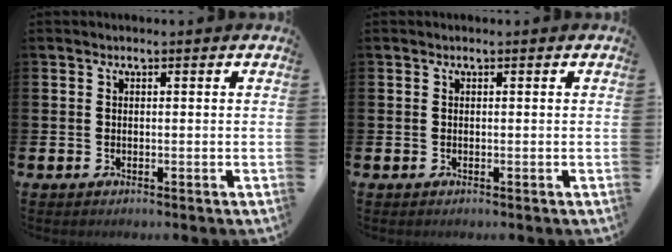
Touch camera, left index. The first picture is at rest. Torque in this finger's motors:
{"motor_torque": [0.00, 0.00, 0.01, 0.00]}